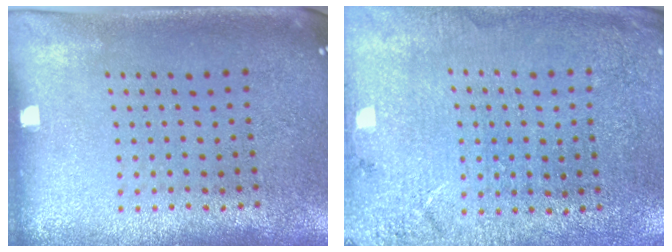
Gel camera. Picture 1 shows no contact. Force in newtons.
{"total": 2.6, "press": 2.6, "slide": 0.4}